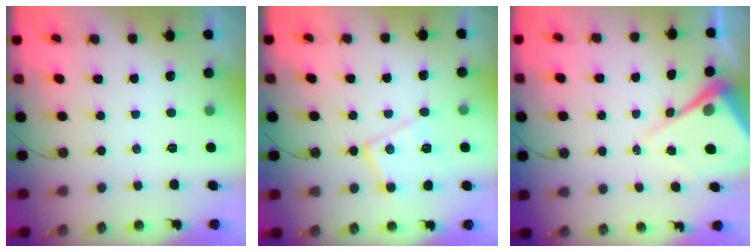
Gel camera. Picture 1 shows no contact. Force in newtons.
{"total": 13.0, "press": 13.0, "slide": 0.7}
{"total": 9.5, "press": 9.5, "slide": 1.0}